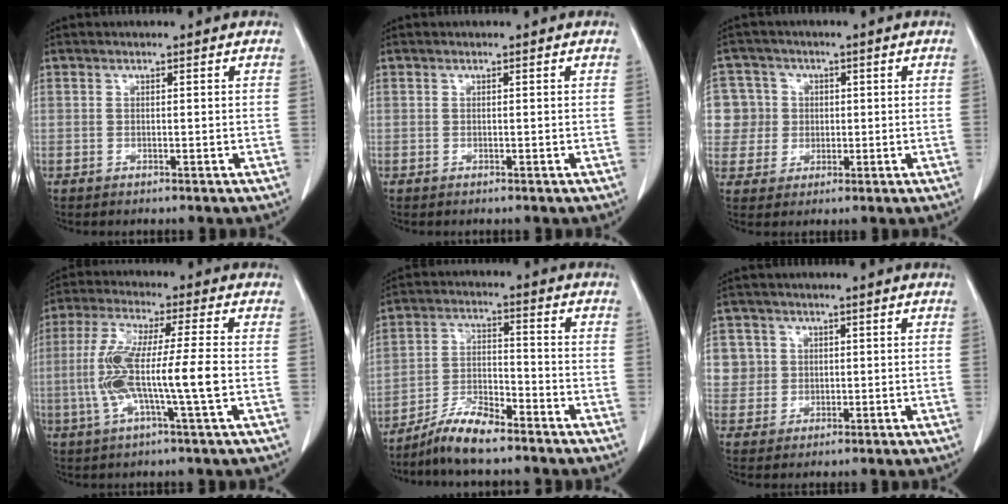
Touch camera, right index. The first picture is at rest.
{"total": 0.0}
{"total": 8.6, "force": [1.2, 8.4, 0.8], "torque": [-0.026, 0.036, 0.035]}
{"total": 11.5, "force": [-1.8, 0.3, 11.4], "torque": [-0.232, 0.006, -0.038]}
{"total": 7.6, "force": [-6.3, 1.3, 4.0], "torque": [-0.082, -0.009, -0.119]}
{"total": 5.3, "force": [1.3, 5.2, 0.0], "torque": [0.014, 0.013, 0.032]}